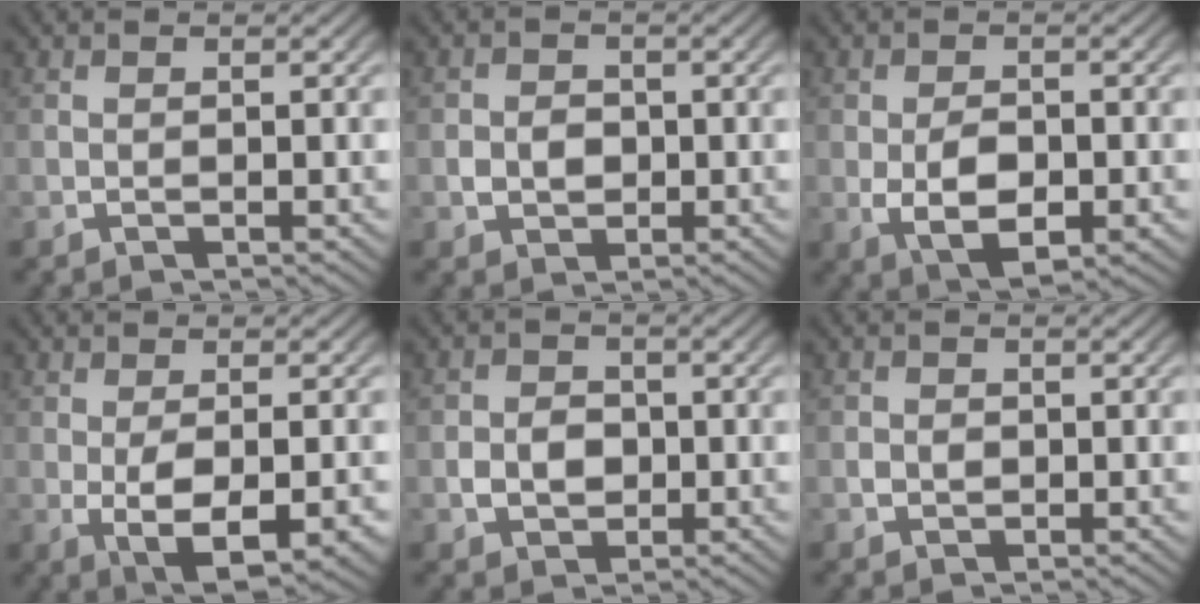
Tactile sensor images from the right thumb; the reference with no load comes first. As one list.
[{"total": 2.7, "force": [-0.3, 2.3, 1.4], "torque": [-0.027, -0.008, 0.002]}, {"total": 6.5, "force": [-1.2, 4.2, 4.9], "torque": [-0.111, -0.032, -0.001]}, {"total": 7.1, "force": [-2.0, 4.1, 5.5], "torque": [-0.129, -0.045, -0.004]}, {"total": 3.3, "force": [-0.5, 2.7, 1.8], "torque": [-0.034, -0.010, -0.001]}, {"total": 1.4, "force": [-0.1, 1.2, 0.7], "torque": [-0.014, -0.004, 0.001]}]